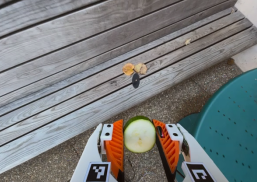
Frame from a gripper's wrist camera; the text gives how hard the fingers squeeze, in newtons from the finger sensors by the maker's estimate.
{"total": 9.2, "left": 9.3, "right": 9.1}